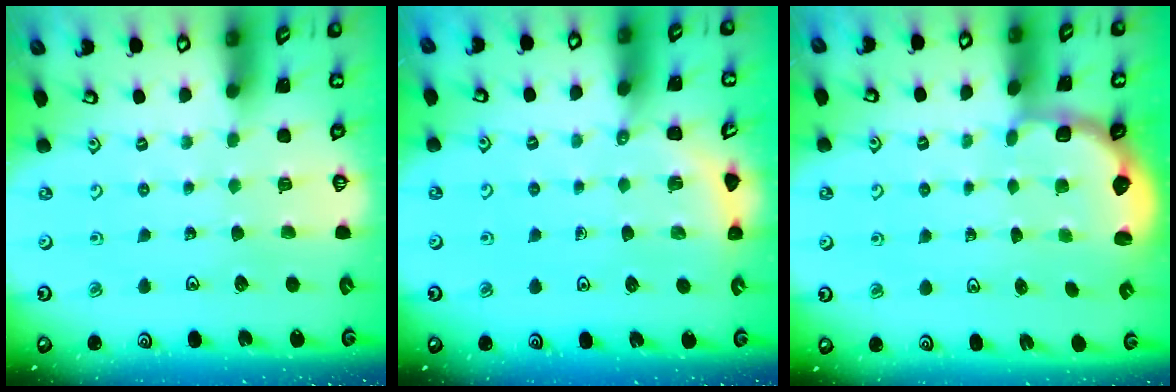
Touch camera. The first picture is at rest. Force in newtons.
{"total": 2.6, "press": 2.6, "slide": 0.2}
{"total": 2.8, "press": 2.1, "slide": 1.8}